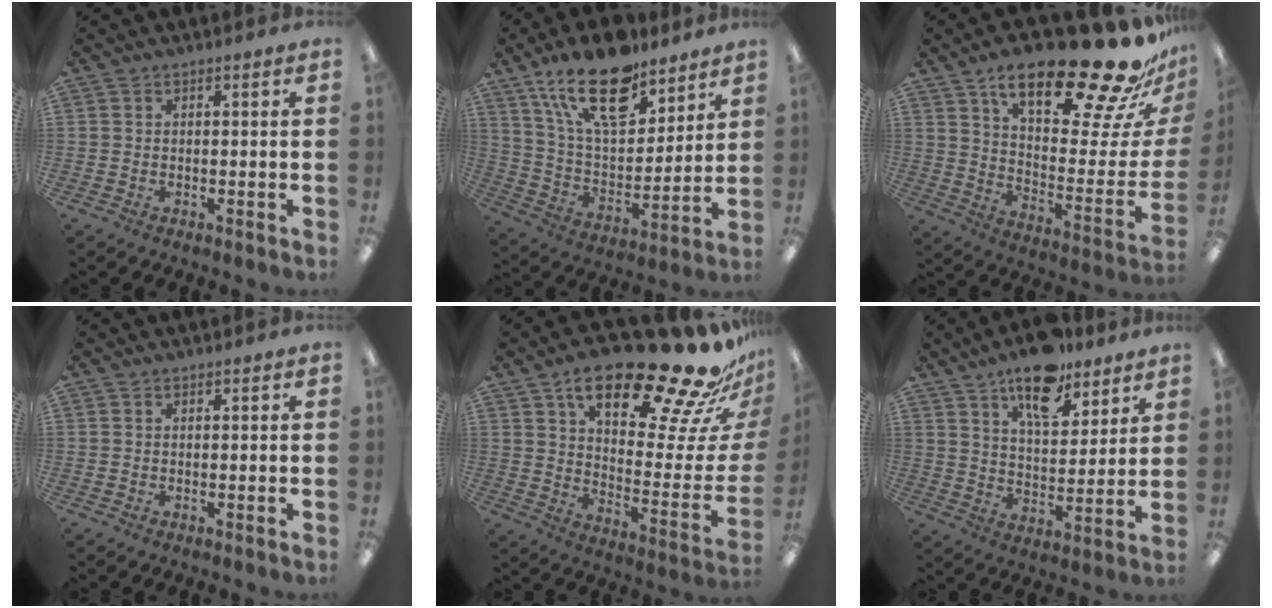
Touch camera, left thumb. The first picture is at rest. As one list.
[{"total": 21.1, "force": [14.0, 9.6, 12.4], "torque": [-0.214, -0.068, 0.247]}, {"total": 29.0, "force": [20.3, 8.4, 18.9], "torque": [-0.269, -0.138, 0.323]}, {"total": 0.0}, {"total": 29.4, "force": [20.6, 8.8, 19.0], "torque": [-0.266, -0.146, 0.332]}, {"total": 14.6, "force": [10.7, 6.0, 7.9], "torque": [-0.117, -0.056, 0.184]}]